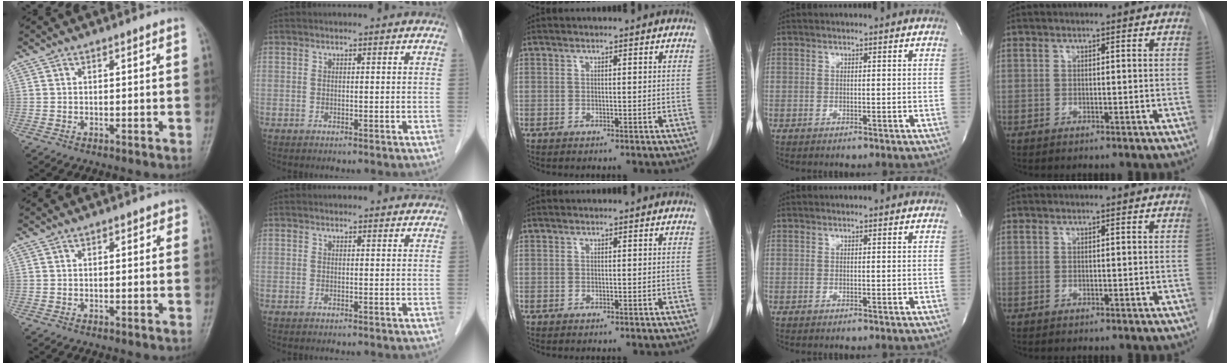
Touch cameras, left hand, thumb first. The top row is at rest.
{"thumb": {"total": 1.3, "force": [0.4, 0.8, 1.0], "torque": [-0.001, 0.003, 0.001]}, "index": {"total": 3.1, "force": [3.0, 0.6, 0.3], "torque": [-0.009, 0.008, 0.031]}}